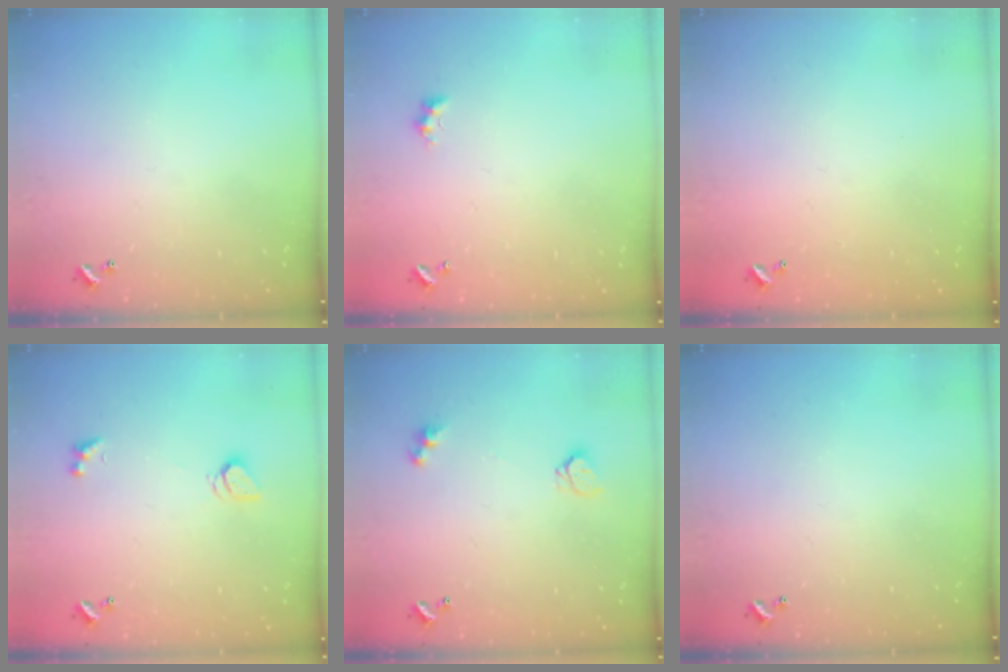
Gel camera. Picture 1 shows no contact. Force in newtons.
{"total": 2.7, "press": 2.6, "slide": 0.6}
{"total": 2.9, "press": 2.9, "slide": 0.1}
{"total": 2.0, "press": 2.0, "slide": 0.3}
{"total": 3.8, "press": 3.7, "slide": 0.2}
{"total": 0.0}